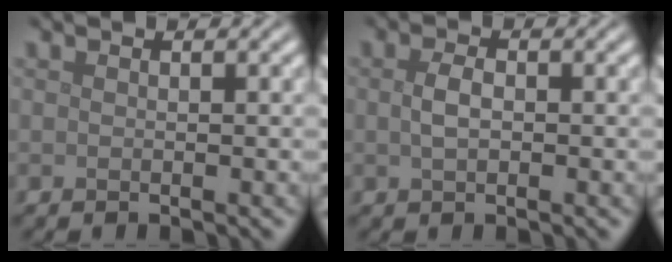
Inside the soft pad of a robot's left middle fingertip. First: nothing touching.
{"total": 1.8, "force": [0.1, 1.0, 1.5], "torque": [-0.033, 0.000, 0.001]}